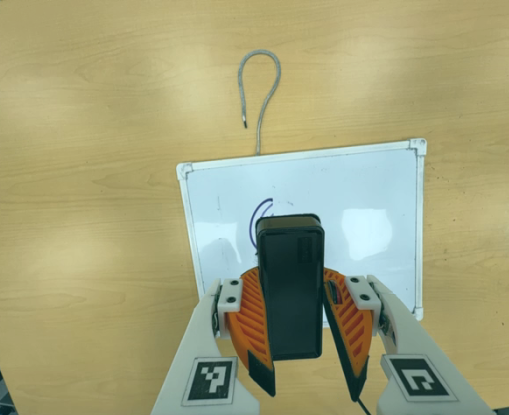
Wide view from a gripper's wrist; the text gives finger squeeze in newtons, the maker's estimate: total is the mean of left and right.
{"total": 9.7, "left": 10.1, "right": 9.3}